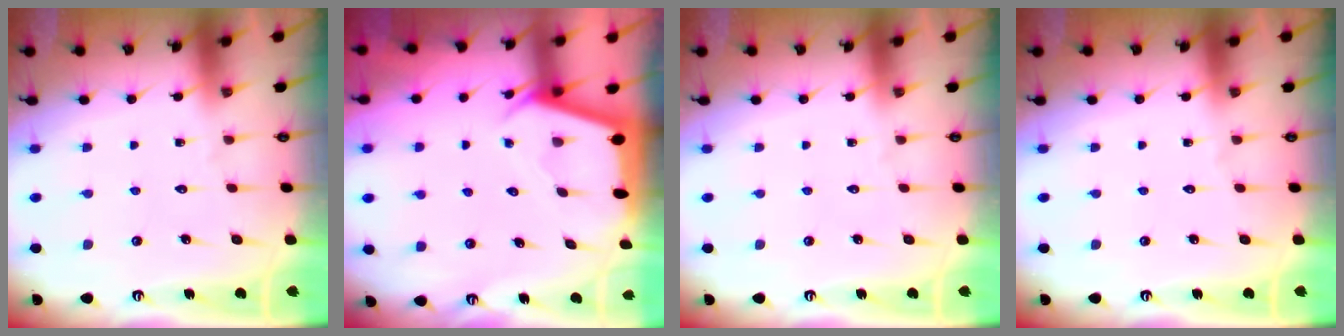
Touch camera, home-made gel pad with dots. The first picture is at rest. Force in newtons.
{"total": 2.3, "press": 2.3, "slide": 0.3}
{"total": 0.0}
{"total": 0.0}